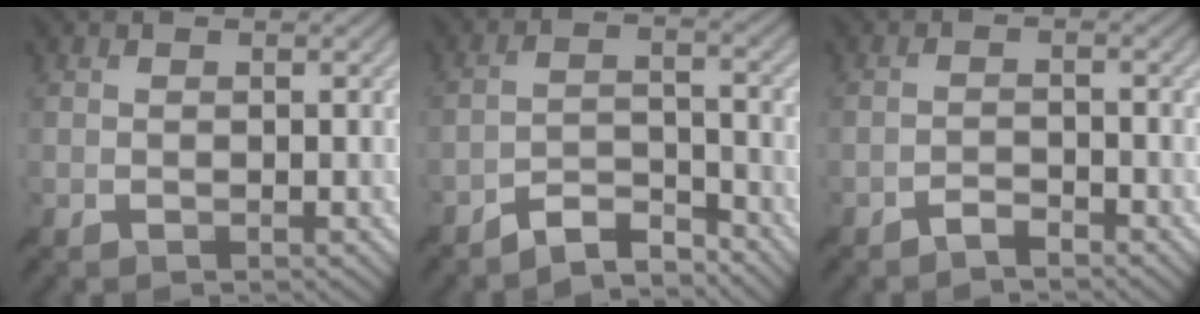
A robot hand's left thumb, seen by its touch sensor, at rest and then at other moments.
{"total": 5.1, "force": [-4.6, 1.2, 1.9], "torque": [-0.038, 0.002, -0.091]}
{"total": 1.7, "force": [-1.5, 0.3, 0.7], "torque": [-0.014, 0.003, -0.033]}